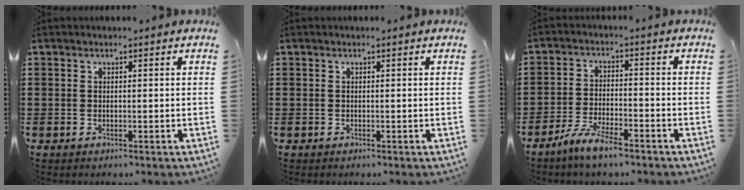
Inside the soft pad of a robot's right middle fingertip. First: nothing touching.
{"total": 0.0}
{"total": 5.4, "force": [-4.5, 0.7, 3.0], "torque": [-0.075, -0.007, -0.089]}